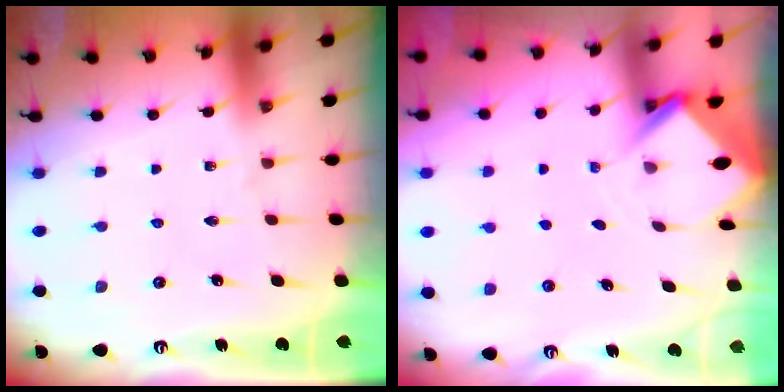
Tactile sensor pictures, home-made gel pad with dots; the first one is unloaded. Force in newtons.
{"total": 2.9, "press": 2.9, "slide": 0.2}